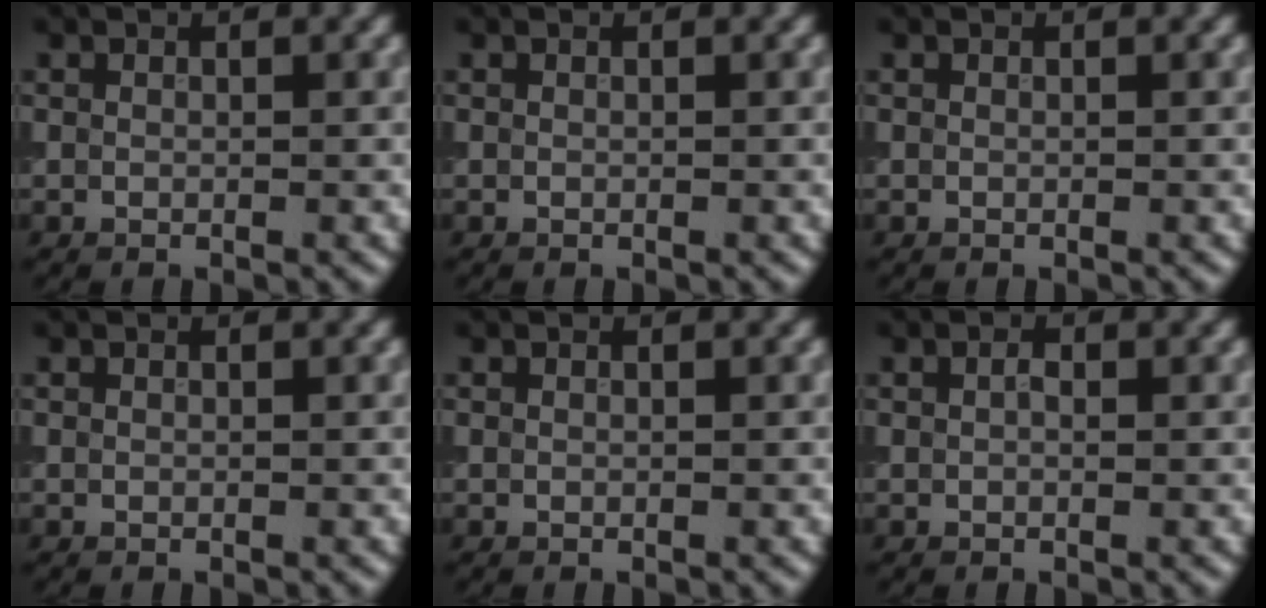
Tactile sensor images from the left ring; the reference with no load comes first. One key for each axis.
{"total": 0.0}
{"total": 0.0}
{"total": 0.0}
{"total": 0.0}
{"total": 0.8, "fx": 0.1, "fy": 0.5, "fz": 0.6, "tx": -0.011, "ty": 0.001, "tz": 0.000}